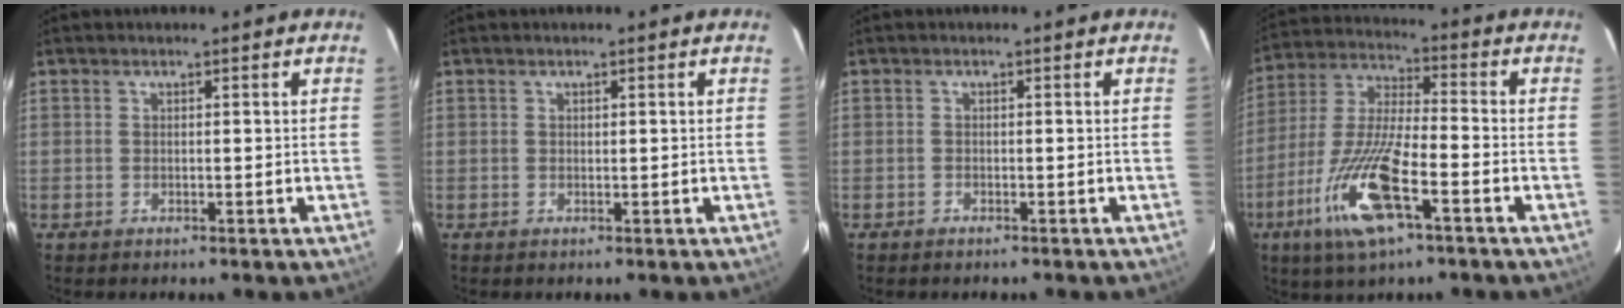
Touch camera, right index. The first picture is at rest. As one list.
[{"total": 0.0}, {"total": 1.1, "force": [-1.0, 0.3, 0.4], "torque": [-0.006, -0.003, -0.011]}, {"total": 14.6, "force": [-6.8, 2.6, 12.7], "torque": [-0.266, -0.018, -0.126]}]